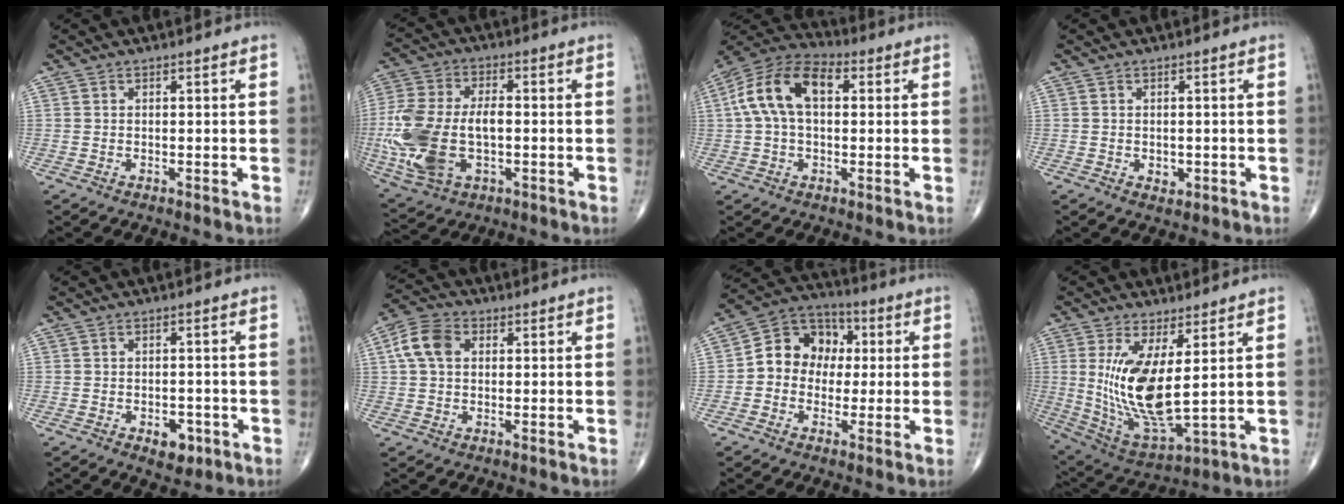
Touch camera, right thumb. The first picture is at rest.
{"total": 18.2, "force": [-2.5, 10.3, 14.8], "torque": [-0.334, 0.006, -0.037]}
{"total": 13.5, "force": [2.3, 7.9, 10.7], "torque": [-0.209, 0.037, 0.032]}
{"total": 1.7, "force": [-0.4, 1.2, 1.1], "torque": [-0.009, -0.001, -0.003]}
{"total": 4.2, "force": [-2.0, 2.6, 2.8], "torque": [-0.021, 0.006, -0.022]}
{"total": 7.1, "force": [1.5, 5.0, 4.8], "torque": [-0.095, 0.017, 0.022]}
{"total": 11.3, "force": [0.5, 9.5, 6.0], "torque": [-0.058, 0.030, -0.006]}
{"total": 15.2, "force": [2.5, 5.3, 14.1], "torque": [-0.281, -0.034, 0.067]}